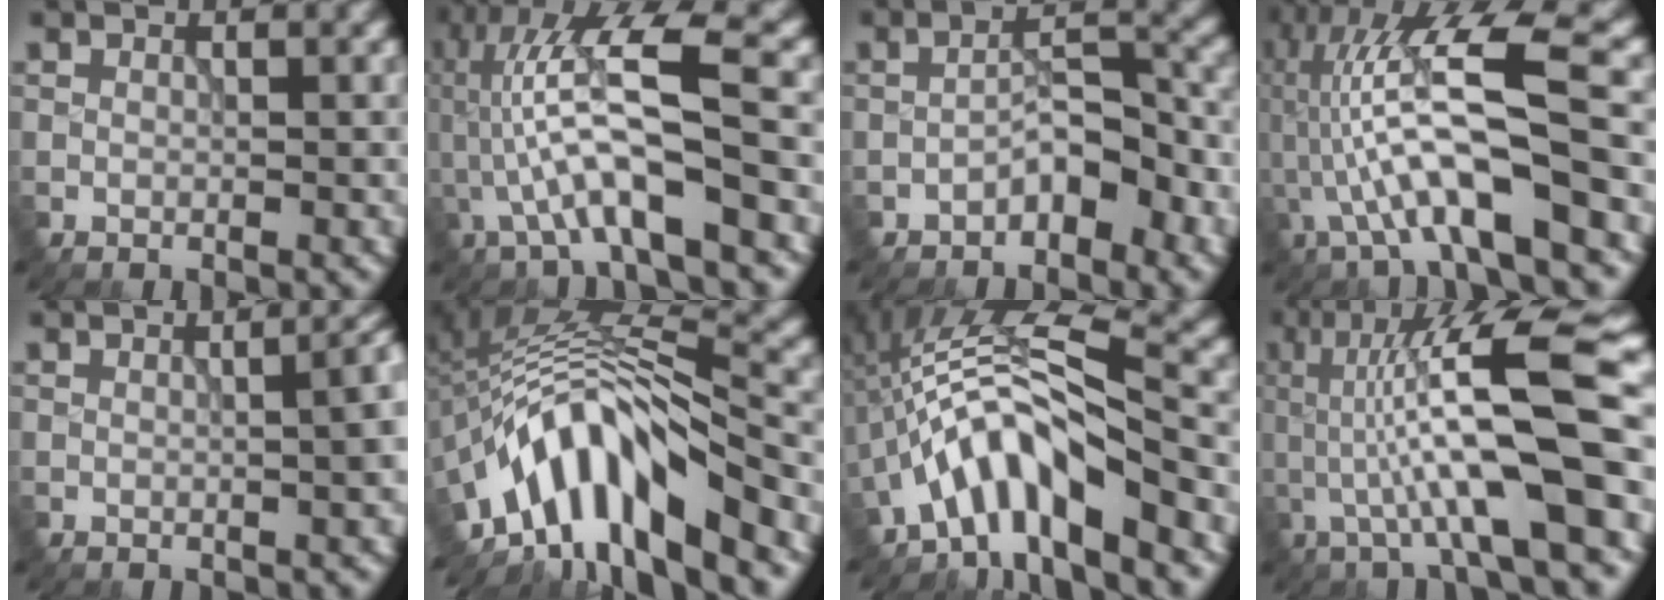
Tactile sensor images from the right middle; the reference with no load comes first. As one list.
[{"total": 8.6, "force": [-1.2, 1.8, 8.4], "torque": [-0.165, 0.023, -0.025]}, {"total": 3.7, "force": [-2.2, 1.4, 2.7], "torque": [-0.036, 0.020, -0.040]}, {"total": 10.7, "force": [-1.8, 2.3, 10.3], "torque": [-0.198, 0.028, -0.035]}, {"total": 6.6, "force": [0.4, 3.4, 5.6], "torque": [-0.006, 0.027, -0.005]}, {"total": 10.6, "force": [-6.3, 2.8, 8.1], "torque": [-0.124, 0.017, -0.113]}, {"total": 7.7, "force": [-3.7, 1.9, 6.5], "torque": [-0.112, 0.022, -0.071]}, {"total": 12.7, "force": [-0.1, 2.3, 12.5], "torque": [-0.201, 0.028, -0.007]}]